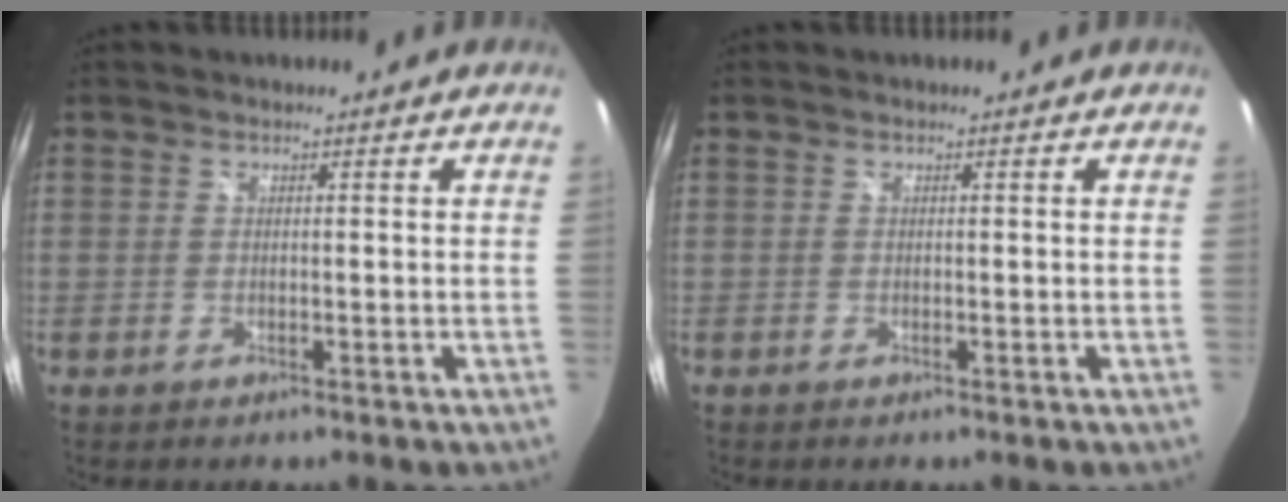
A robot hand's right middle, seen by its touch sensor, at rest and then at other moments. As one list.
[{"total": 0.0}]